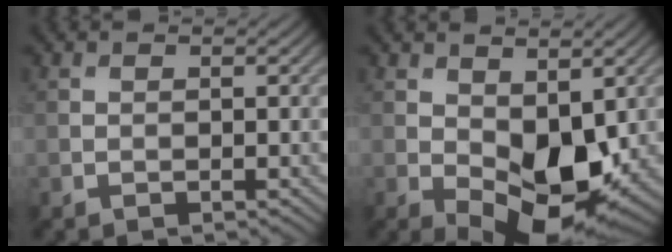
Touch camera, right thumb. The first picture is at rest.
{"total": 10.1, "force": [-0.5, 5.7, 8.4], "torque": [-0.135, -0.017, -0.001]}